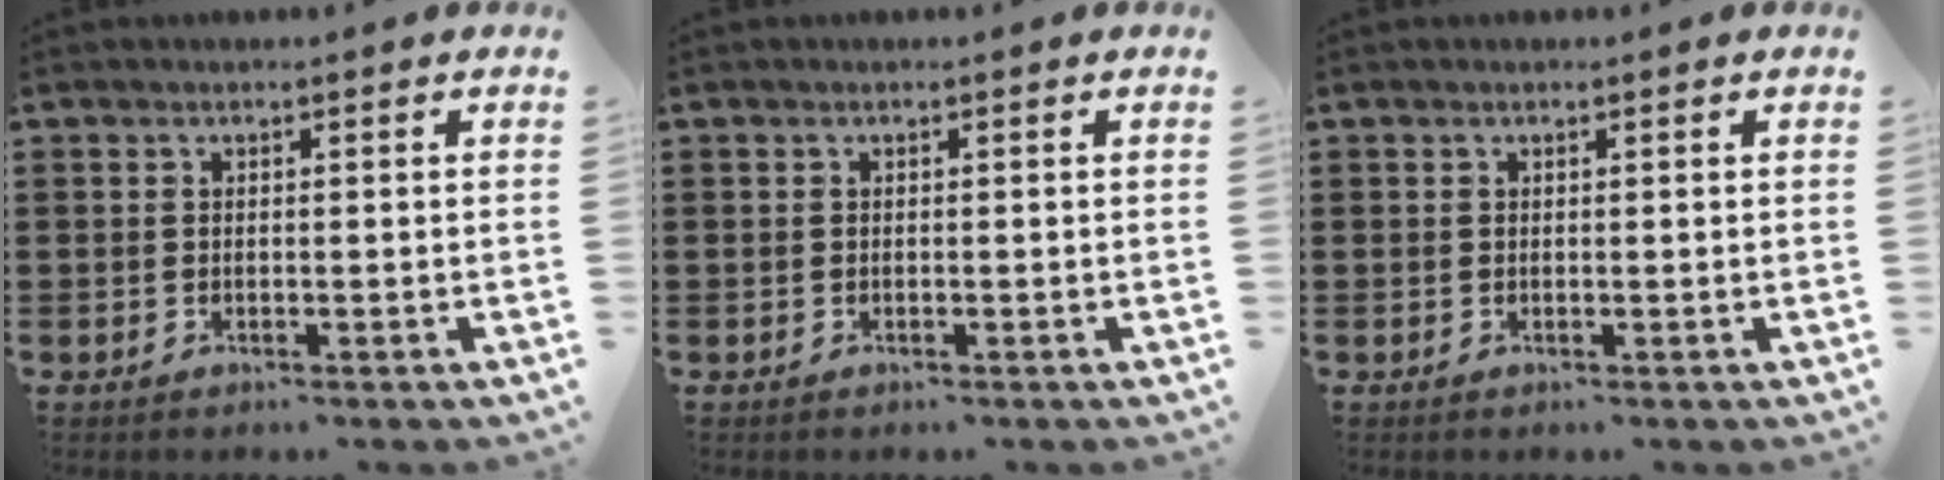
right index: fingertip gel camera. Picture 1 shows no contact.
{"total": 0.0}
{"total": 0.0}